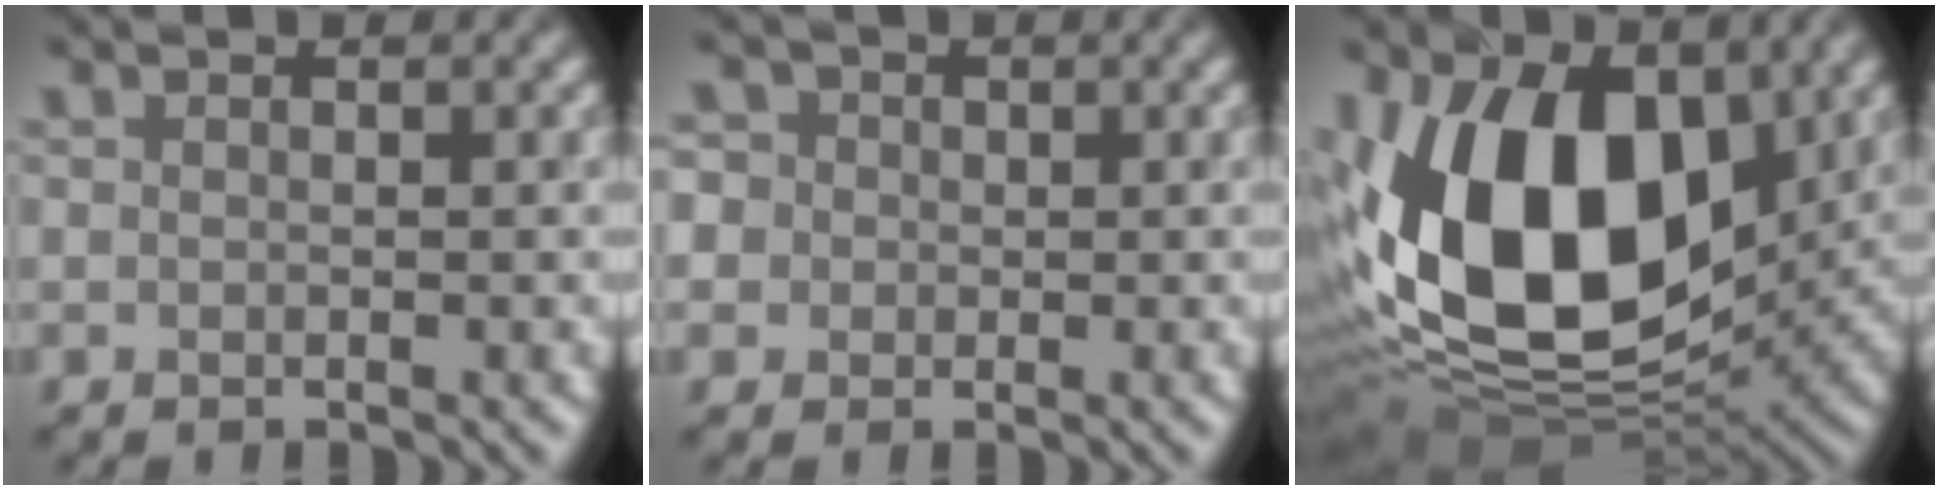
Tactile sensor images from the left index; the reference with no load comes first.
{"total": 2.8, "force": [0.8, 2.7, 0.4], "torque": [-0.017, 0.027, 0.008]}
{"total": 14.3, "force": [1.3, 8.8, 11.1], "torque": [-0.228, -0.004, 0.025]}